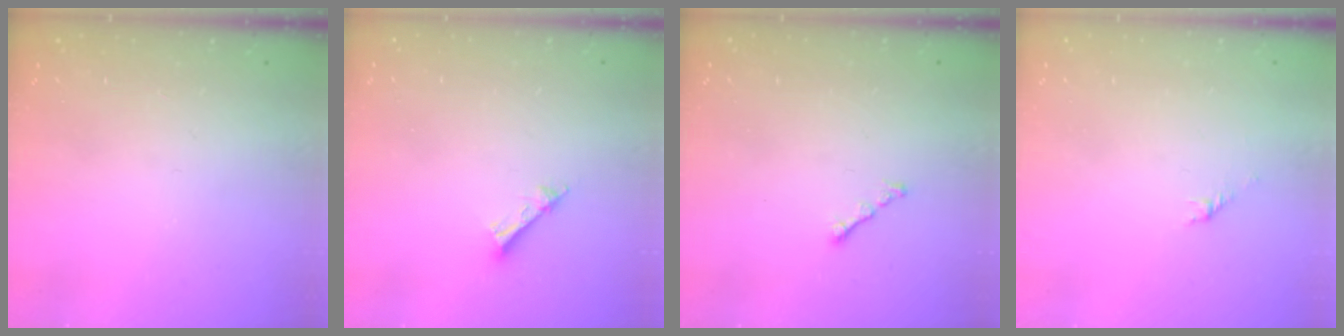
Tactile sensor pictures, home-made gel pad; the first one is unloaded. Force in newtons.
{"total": 3.6, "press": 3.6, "slide": 0.2}
{"total": 1.2, "press": 1.1, "slide": 0.5}
{"total": 1.5, "press": 1.4, "slide": 0.5}